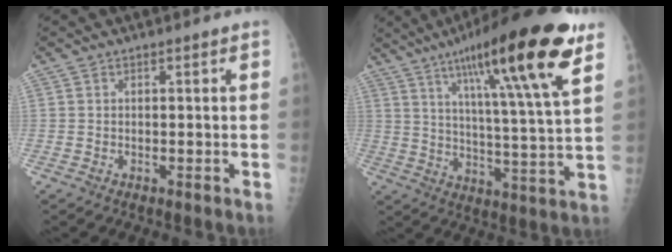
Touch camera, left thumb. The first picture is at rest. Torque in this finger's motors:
{"motor_torque": [1.18, 0.46, 1.55, -1.21, 0.45]}